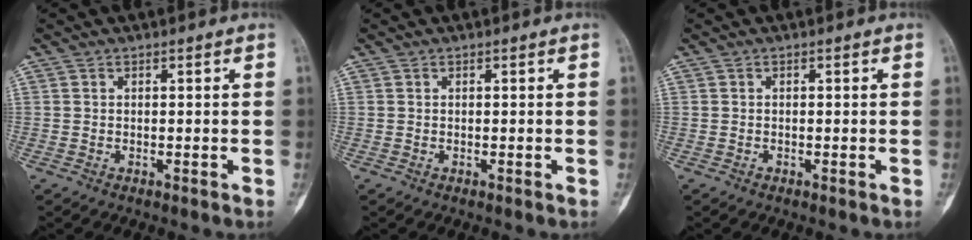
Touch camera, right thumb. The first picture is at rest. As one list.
[{"total": 0.0}, {"total": 0.0}]